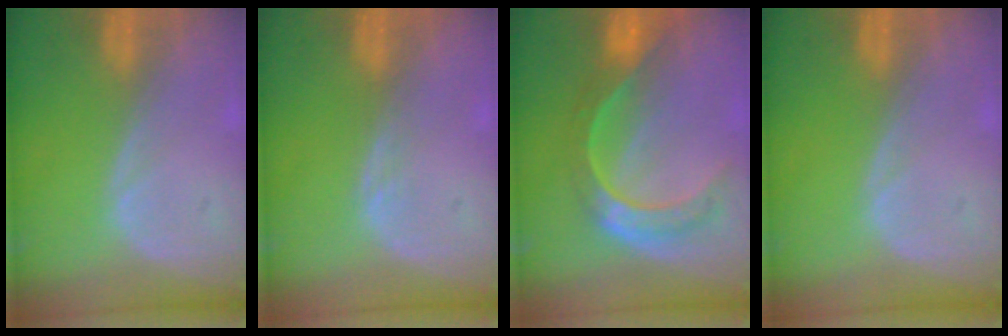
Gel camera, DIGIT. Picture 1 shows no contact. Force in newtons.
{"total": 0.7, "press": 0.7, "slide": 0.1}
{"total": 8.5, "press": 7.2, "slide": 4.6}
{"total": 0.0}